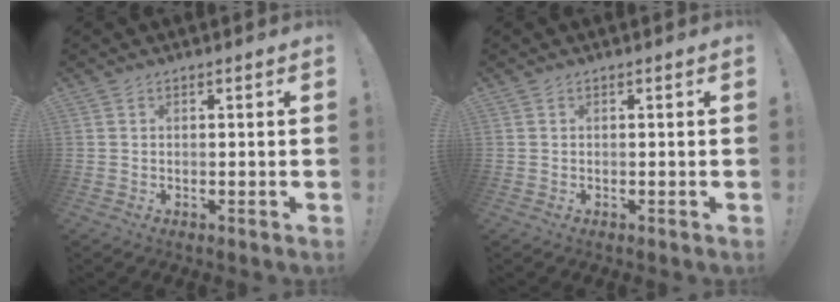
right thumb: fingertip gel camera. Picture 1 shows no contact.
{"total": 0.0}